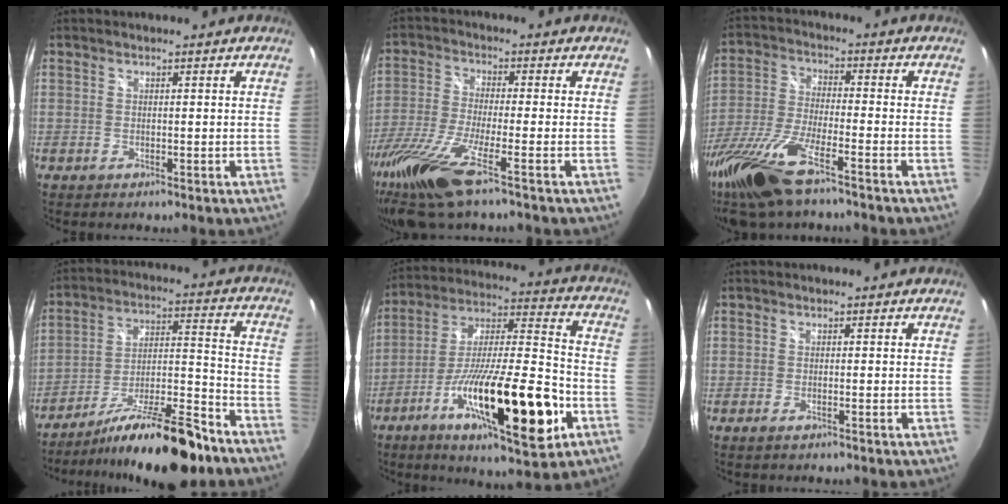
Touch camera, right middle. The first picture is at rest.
{"total": 15.7, "force": [-10.7, 1.3, 11.3], "torque": [-0.250, -0.053, -0.201]}
{"total": 18.3, "force": [-12.8, 4.4, 12.3], "torque": [-0.271, -0.050, -0.244]}
{"total": 19.0, "force": [-14.5, 3.4, 11.8], "torque": [-0.202, -0.013, -0.230]}
{"total": 24.7, "force": [-10.3, 5.5, 21.8], "torque": [-0.365, -0.028, -0.169]}
{"total": 0.6, "force": [-0.5, 0.1, 0.4], "torque": [-0.008, -0.003, -0.011]}